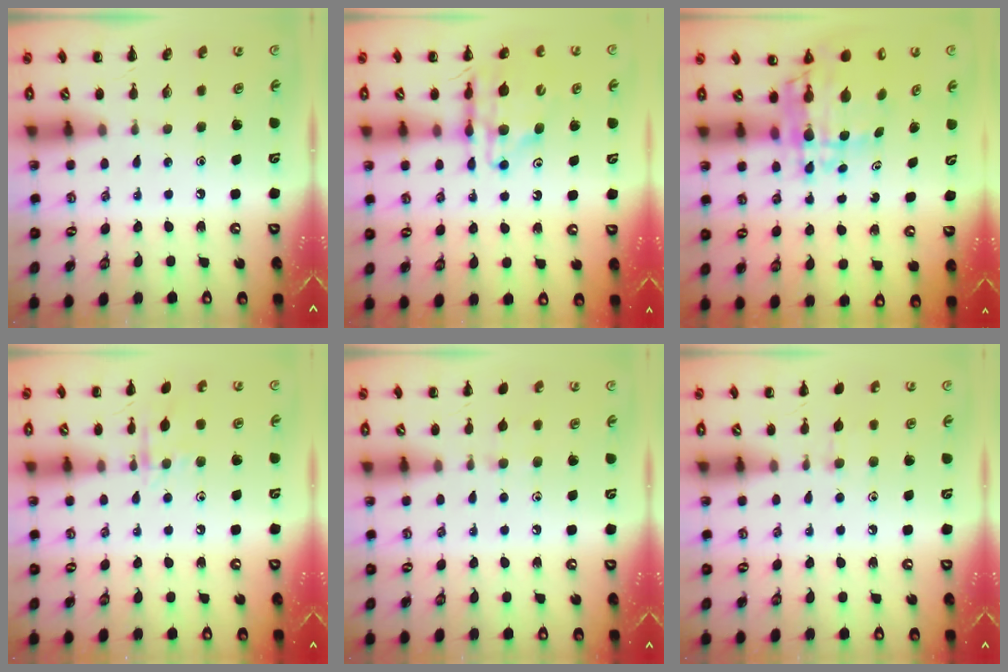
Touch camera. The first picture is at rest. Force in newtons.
{"total": 13.3, "press": 12.8, "slide": 3.6}
{"total": 9.2, "press": 8.7, "slide": 3.2}
{"total": 8.2, "press": 8.1, "slide": 1.3}
{"total": 5.8, "press": 5.4, "slide": 2.2}
{"total": 5.7, "press": 5.6, "slide": 1.4}